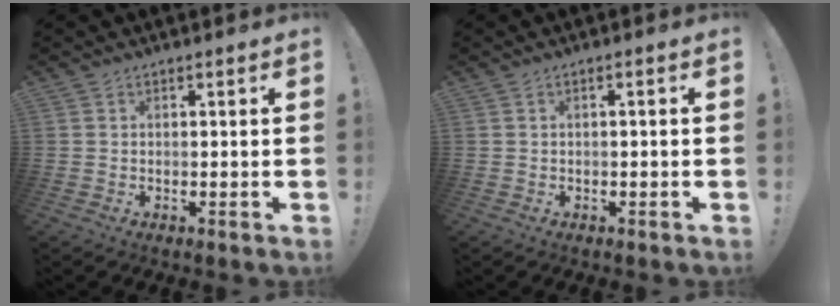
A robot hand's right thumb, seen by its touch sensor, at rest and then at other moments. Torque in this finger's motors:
{"motor_torque": [-0.01, -0.10, -0.26, 0.19, 0.00]}